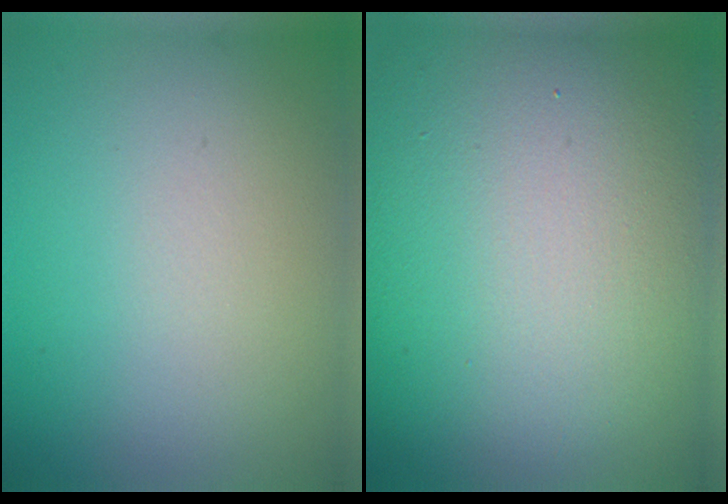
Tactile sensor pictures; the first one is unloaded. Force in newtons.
{"total": 21.0, "press": 20.9, "slide": 1.1}